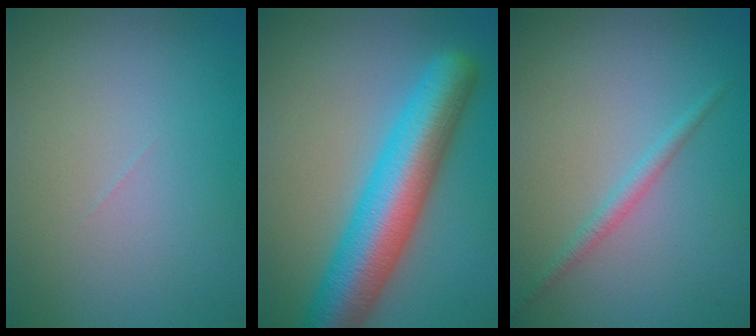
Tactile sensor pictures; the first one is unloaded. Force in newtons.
{"total": 9.4, "press": 9.4, "slide": 0.3}
{"total": 1.3, "press": 1.3, "slide": 0.1}